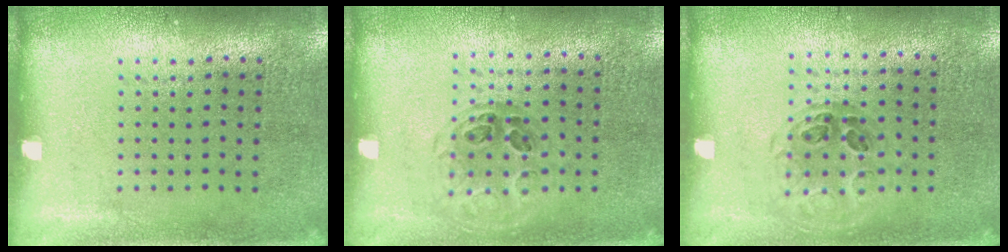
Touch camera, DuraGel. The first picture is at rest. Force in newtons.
{"total": 0.9, "press": 0.8, "slide": 0.4}
{"total": 1.0, "press": 0.8, "slide": 0.6}